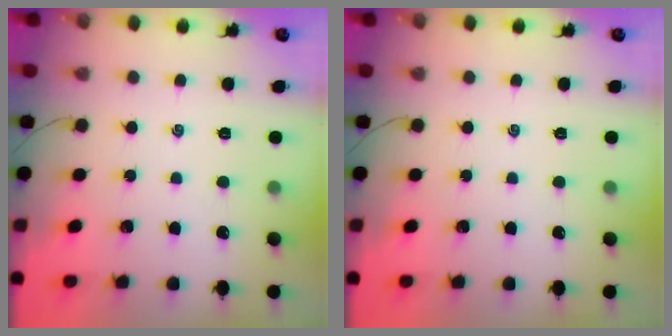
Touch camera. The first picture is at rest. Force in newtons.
{"total": 0.0}